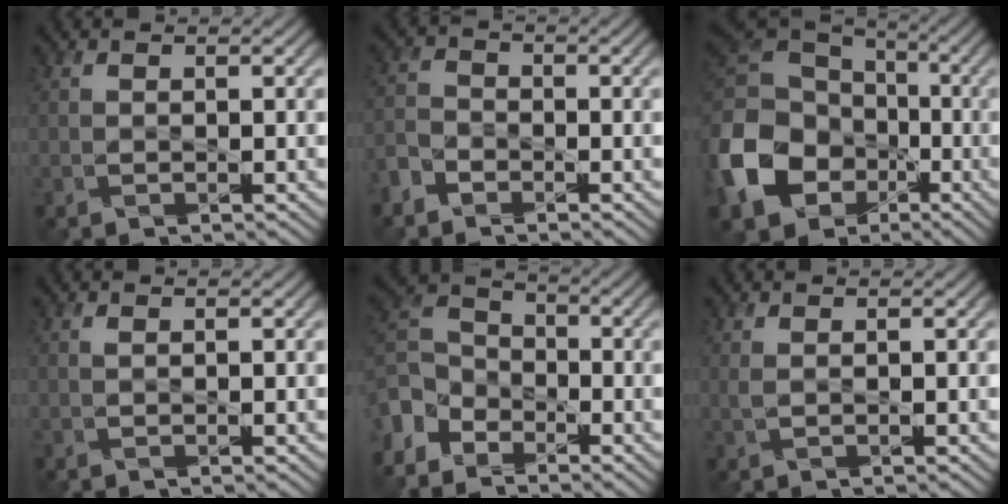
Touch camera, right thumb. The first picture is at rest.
{"total": 3.3, "force": [-2.6, 1.9, 0.6], "torque": [-0.021, -0.003, -0.068]}
{"total": 17.8, "force": [-5.8, 14.1, 9.1], "torque": [-0.279, -0.038, -0.120]}
{"total": 0.0}
{"total": 7.0, "force": [-4.7, 4.5, 2.5], "torque": [-0.070, -0.005, -0.124]}
{"total": 0.7, "force": [0.5, 0.1, 0.5], "torque": [-0.018, 0.000, 0.011]}